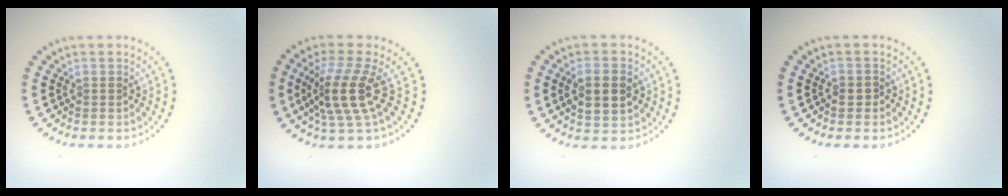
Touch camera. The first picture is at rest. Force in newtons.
{"total": 4.4, "press": 3.3, "slide": 2.9}
{"total": 3.9, "press": 3.9, "slide": 0.4}
{"total": 0.6, "press": 0.6, "slide": 0.3}